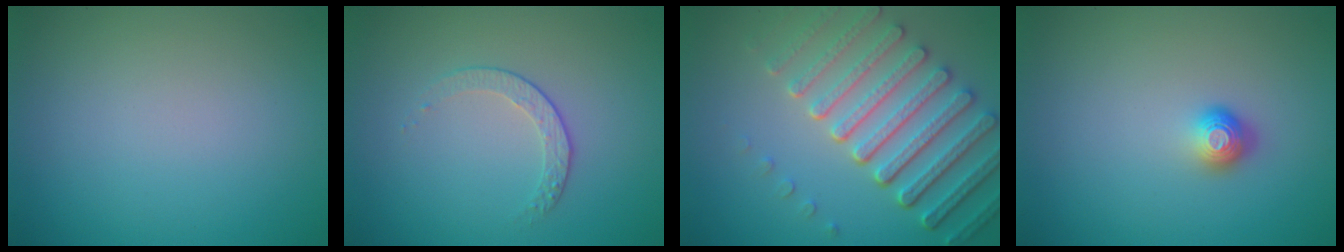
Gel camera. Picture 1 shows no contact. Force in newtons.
{"total": 1.6, "press": 1.0, "slide": 1.3}
{"total": 7.4, "press": 5.5, "slide": 4.9}
{"total": 1.7, "press": 1.3, "slide": 1.2}